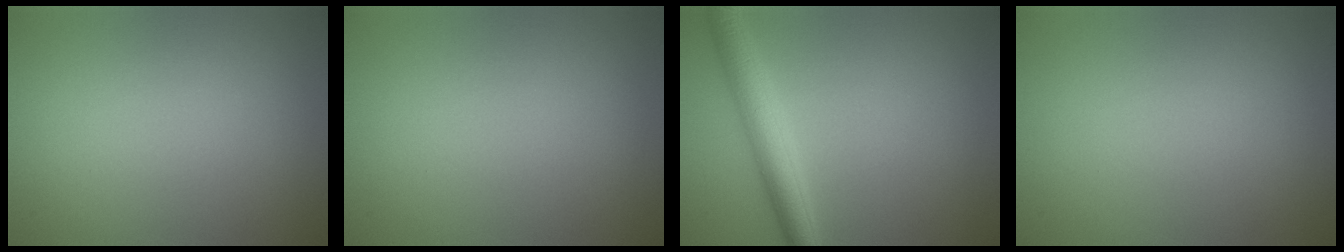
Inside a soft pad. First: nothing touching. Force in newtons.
{"total": 0.0}
{"total": 3.8, "press": 3.8, "slide": 0.2}
{"total": 0.0}